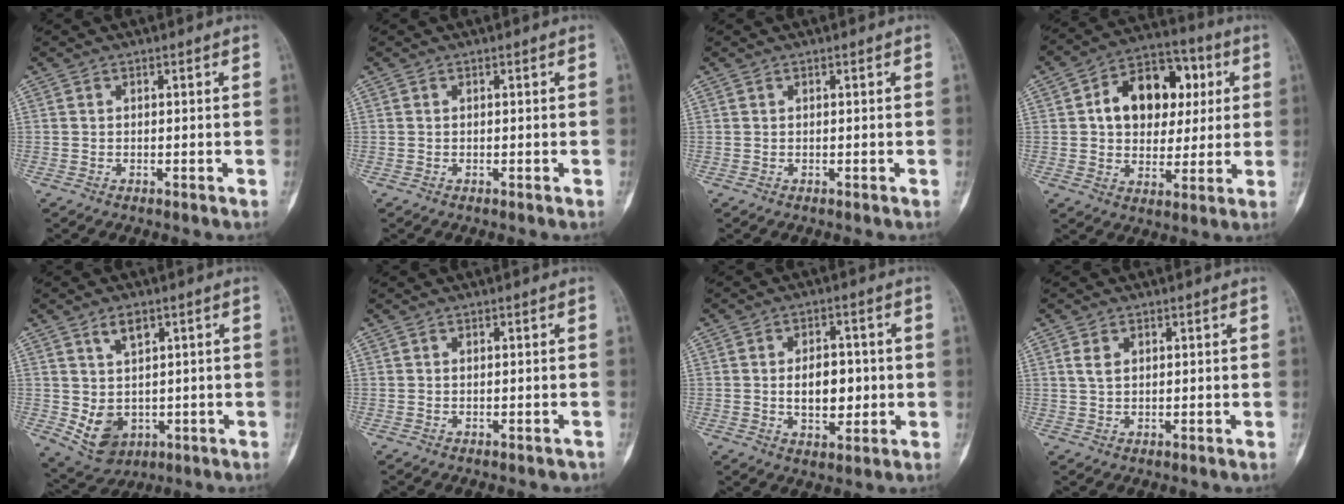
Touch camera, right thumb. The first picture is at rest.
{"total": 0.0}
{"total": 0.0}
{"total": 16.3, "force": [3.5, 11.6, 10.9], "torque": [-0.121, 0.015, 0.051]}
{"total": 9.3, "force": [0.9, 7.0, 6.1], "torque": [-0.075, -0.015, 0.036]}
{"total": 0.8, "force": [-0.3, 0.6, 0.5], "torque": [-0.008, 0.010, 0.000]}
{"total": 8.3, "force": [-0.3, 5.2, 6.5], "torque": [-0.074, 0.002, 0.000]}
{"total": 2.7, "force": [1.0, 1.7, 1.8], "torque": [-0.032, 0.001, 0.023]}